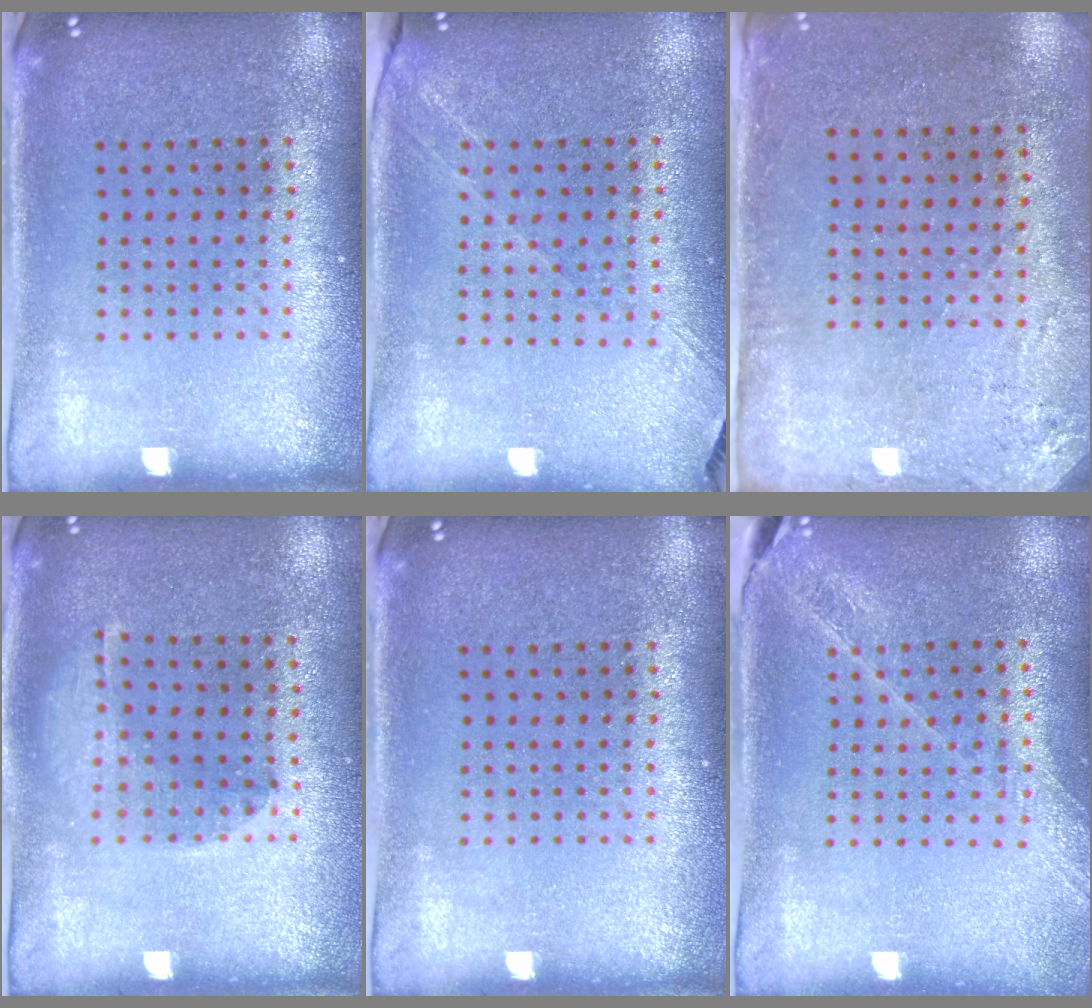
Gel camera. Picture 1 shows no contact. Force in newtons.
{"total": 1.4, "press": 1.2, "slide": 0.7}
{"total": 2.8, "press": 2.3, "slide": 1.6}
{"total": 1.0, "press": 1.0, "slide": 0.1}
{"total": 0.0}
{"total": 1.6, "press": 1.6, "slide": 0.0}